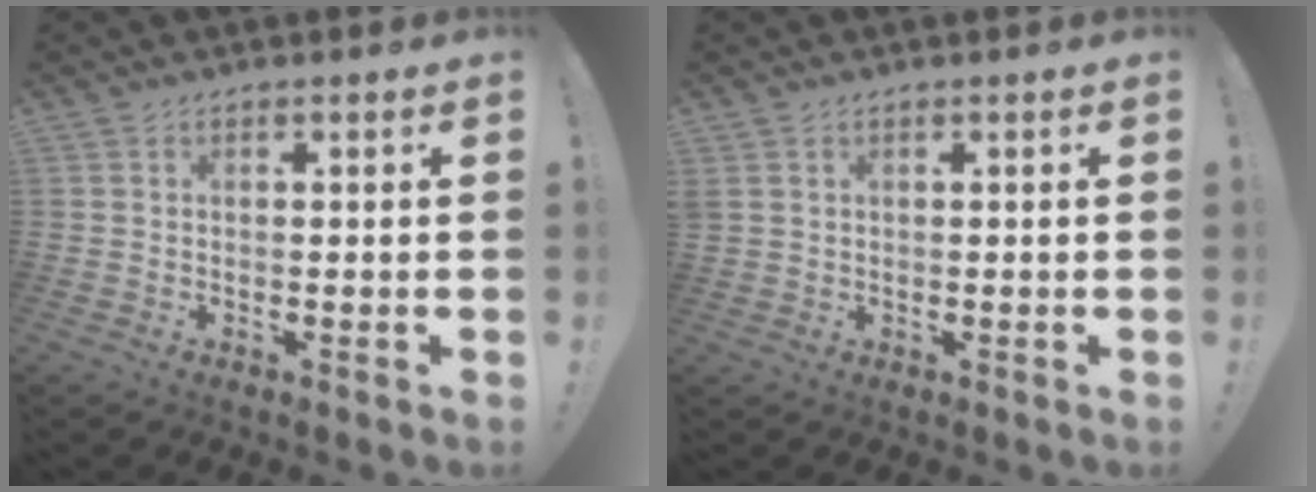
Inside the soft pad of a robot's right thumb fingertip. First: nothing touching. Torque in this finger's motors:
{"motor_torque": [0.17, 0.20, 0.67, 0.30, 0.11]}